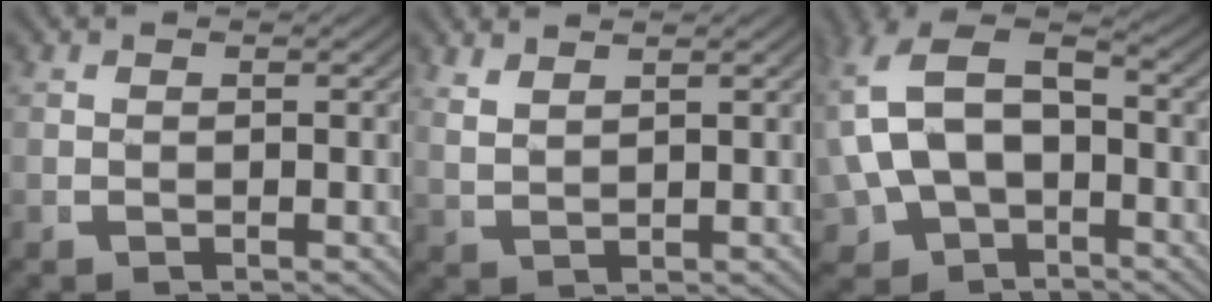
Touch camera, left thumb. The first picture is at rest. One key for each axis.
{"total": 2.3, "fx": 2.2, "fy": 0.3, "fz": 0.7, "tx": -0.011, "ty": 0.005, "tz": 0.051}
{"total": 11.4, "fx": -1.2, "fy": 8.8, "fz": 7.2, "tx": -0.174, "ty": -0.044, "tz": -0.004}